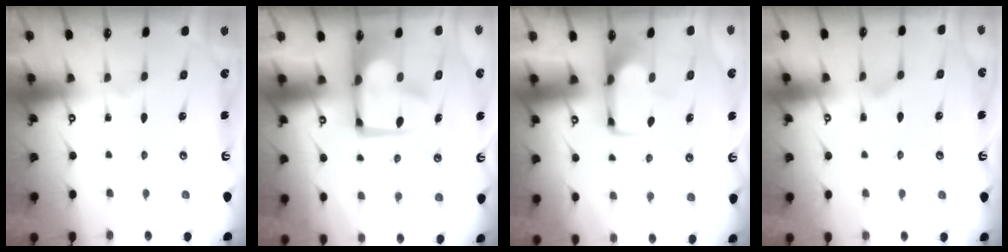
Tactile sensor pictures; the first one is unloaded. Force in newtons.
{"total": 10.9, "press": 10.8, "slide": 1.5}
{"total": 2.0, "press": 2.0, "slide": 0.4}
{"total": 0.7, "press": 0.4, "slide": 0.6}